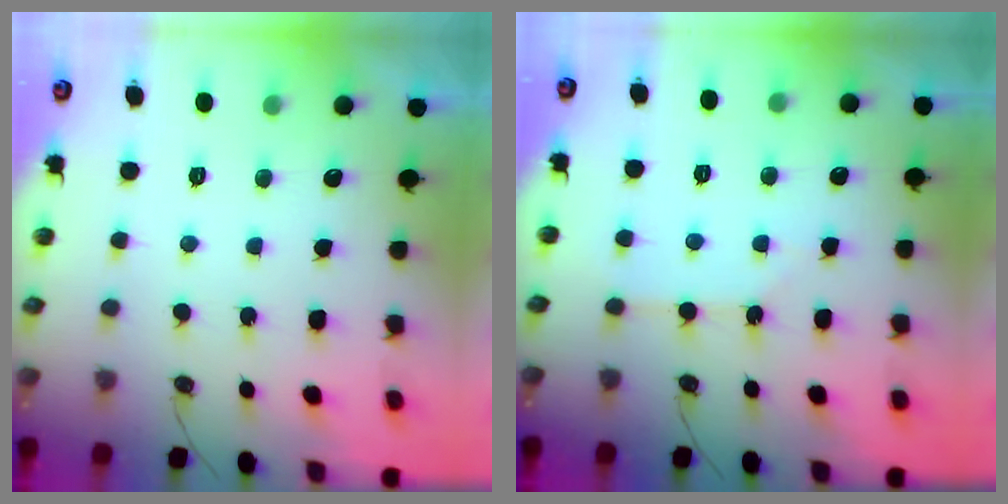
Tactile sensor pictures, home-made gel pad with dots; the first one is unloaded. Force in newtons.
{"total": 2.5, "press": 2.4, "slide": 0.5}